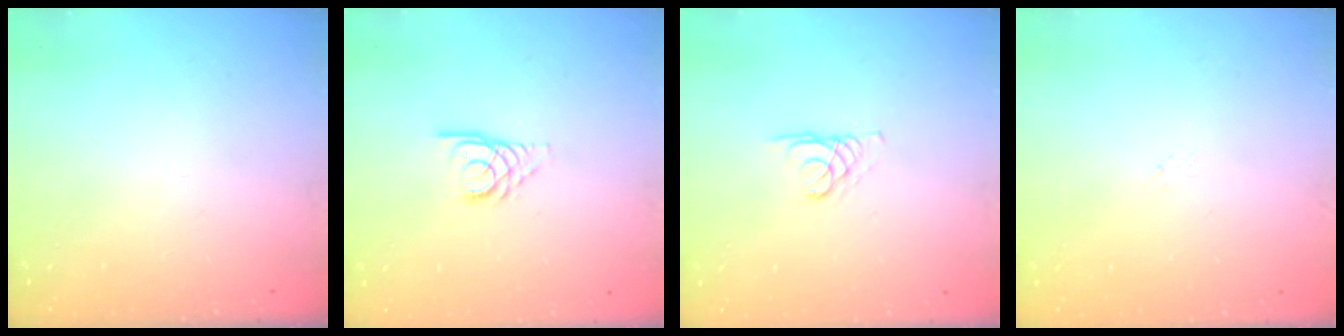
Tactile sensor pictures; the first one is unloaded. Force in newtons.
{"total": 4.1, "press": 4.1, "slide": 0.2}
{"total": 1.5, "press": 1.5, "slide": 0.1}
{"total": 1.3, "press": 1.2, "slide": 0.3}